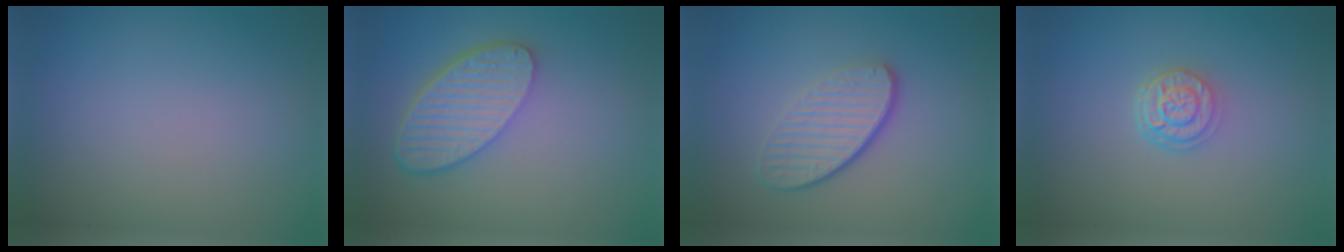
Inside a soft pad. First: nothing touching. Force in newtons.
{"total": 5.9, "press": 4.5, "slide": 3.8}
{"total": 4.1, "press": 3.0, "slide": 2.9}
{"total": 2.9, "press": 2.3, "slide": 1.8}